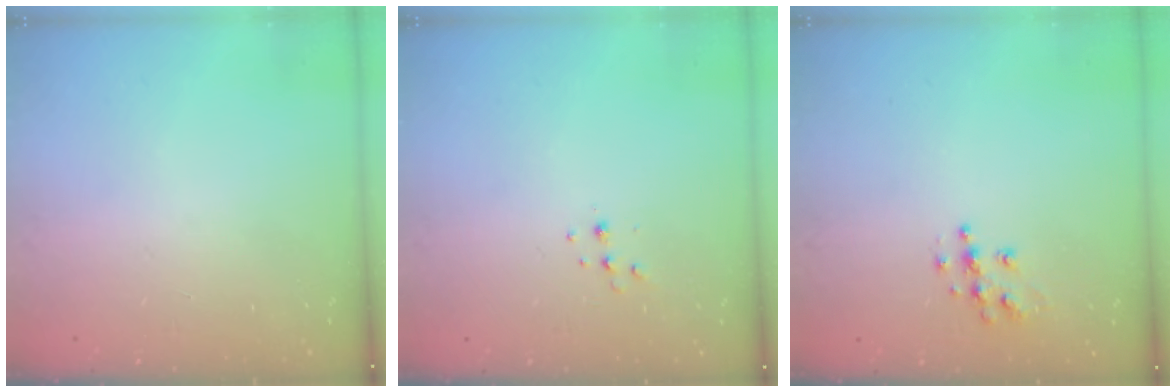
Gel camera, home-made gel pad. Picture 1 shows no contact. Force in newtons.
{"total": 3.8, "press": 3.7, "slide": 0.7}
{"total": 7.8, "press": 7.8, "slide": 0.2}